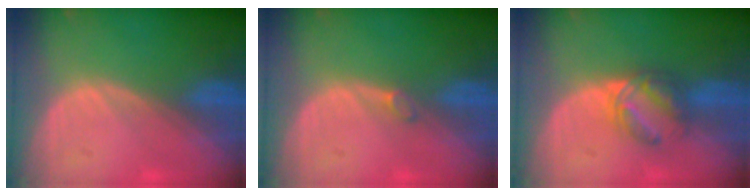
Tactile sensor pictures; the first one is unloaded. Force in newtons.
{"total": 0.9, "press": 0.9, "slide": 0.3}
{"total": 6.1, "press": 5.3, "slide": 3.0}